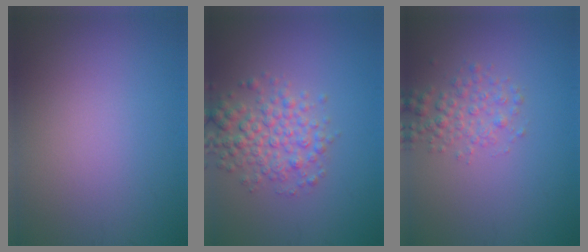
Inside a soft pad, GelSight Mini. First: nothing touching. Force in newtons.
{"total": 4.0, "press": 4.0, "slide": 0.1}
{"total": 2.3, "press": 2.3, "slide": 0.1}